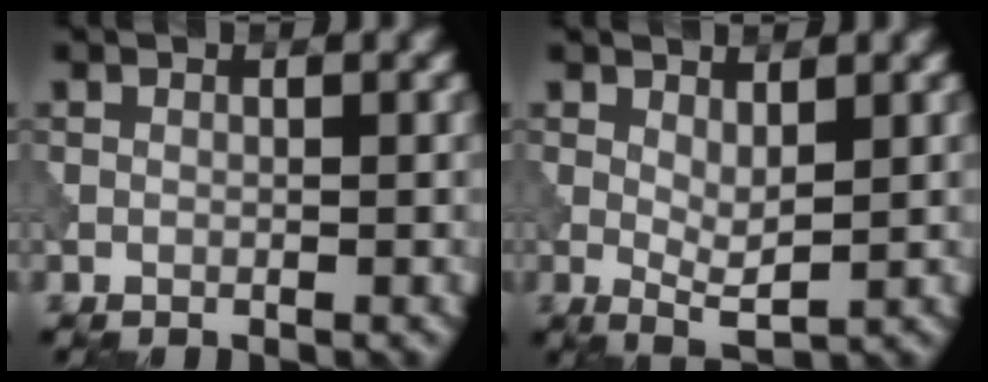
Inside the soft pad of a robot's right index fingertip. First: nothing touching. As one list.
[{"total": 2.3, "force": [0.8, 0.8, 2.0], "torque": [-0.039, -0.007, 0.017]}]